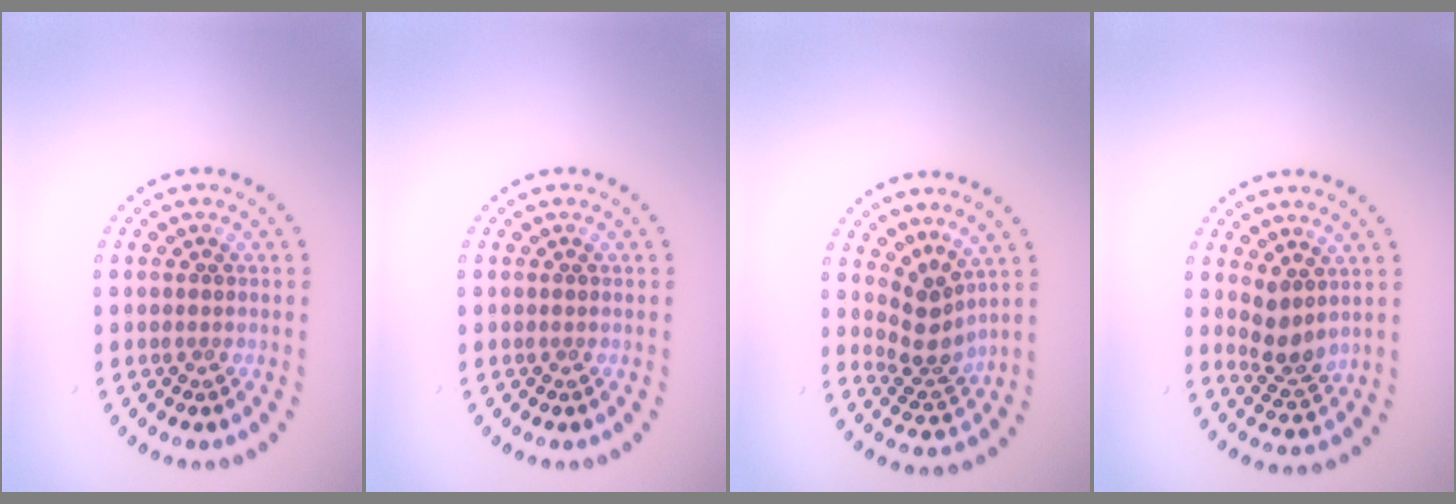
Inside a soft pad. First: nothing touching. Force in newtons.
{"total": 0.0}
{"total": 3.0, "press": 2.0, "slide": 2.2}
{"total": 2.7, "press": 2.1, "slide": 1.7}